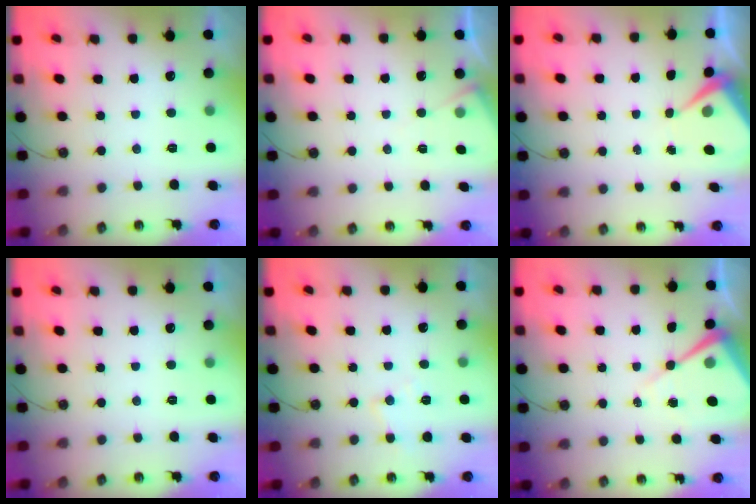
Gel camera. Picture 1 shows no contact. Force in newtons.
{"total": 5.3, "press": 5.3, "slide": 0.5}
{"total": 6.1, "press": 6.0, "slide": 0.9}
{"total": 0.0}
{"total": 6.6, "press": 6.6, "slide": 0.4}
{"total": 10.5, "press": 10.4, "slide": 1.0}